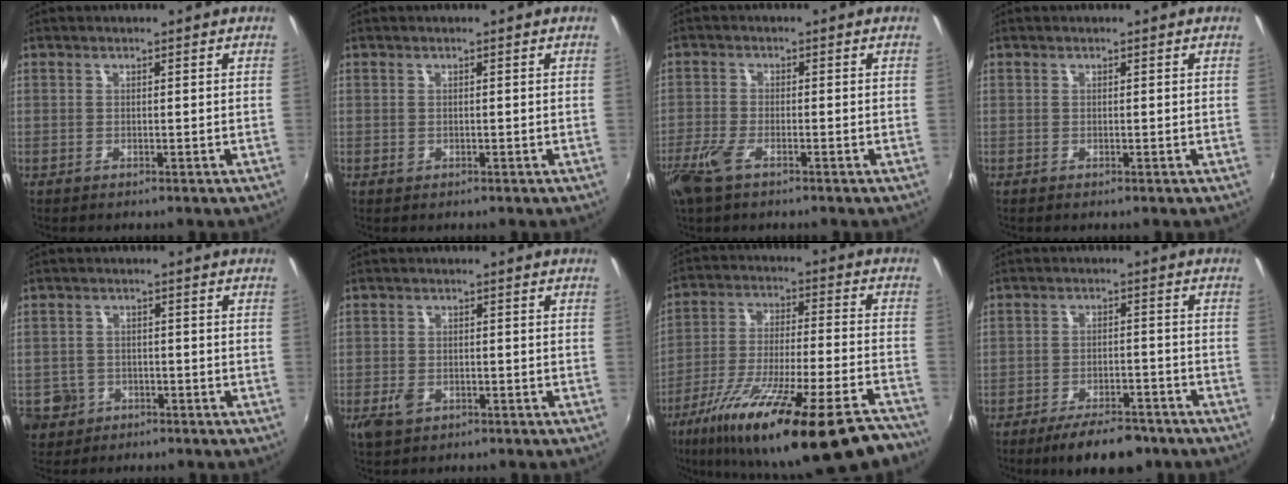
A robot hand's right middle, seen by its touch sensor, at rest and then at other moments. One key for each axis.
{"total": 0.5, "fx": -0.1, "fy": 0.5, "fz": 0.1, "tx": 0.000, "ty": -0.001, "tz": -0.001}
{"total": 5.8, "fx": -3.6, "fy": 2.1, "fz": 4.0, "tx": -0.104, "ty": -0.011, "tz": -0.071}
{"total": 0.0}
{"total": 6.4, "fx": -2.3, "fy": 5.8, "fz": 1.7, "tx": -0.057, "ty": 0.006, "tz": -0.030}
{"total": 3.7, "fx": -1.9, "fy": 2.5, "fz": 2.0, "tx": -0.044, "ty": -0.005, "tz": -0.031}
{"total": 28.9, "fx": -21.7, "fy": 4.6, "fz": 18.5, "tx": -0.310, "ty": -0.064, "tz": -0.325}
{"total": 10.1, "fx": -7.8, "fy": 3.7, "fz": 5.3, "tx": -0.109, "ty": -0.002, "tz": -0.113}